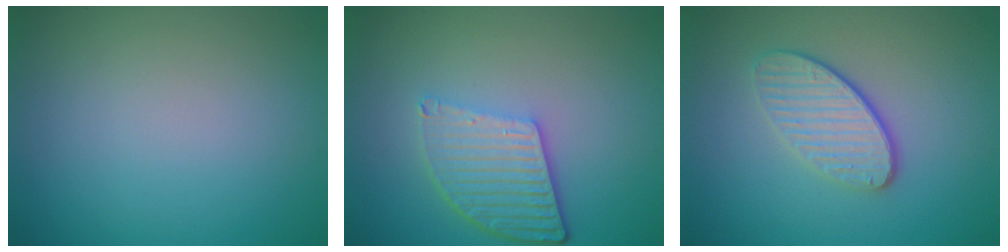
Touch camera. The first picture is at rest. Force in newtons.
{"total": 5.2, "press": 3.8, "slide": 3.6}
{"total": 3.6, "press": 2.9, "slide": 2.1}